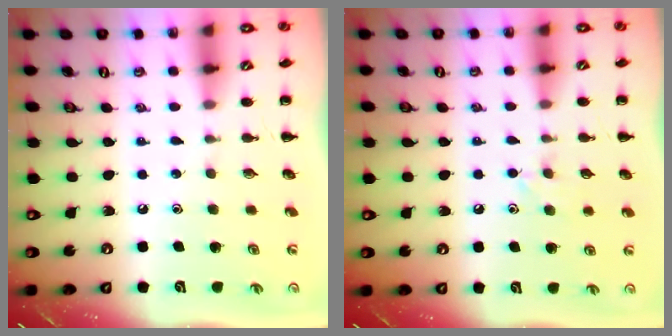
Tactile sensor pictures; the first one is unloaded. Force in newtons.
{"total": 6.1, "press": 5.9, "slide": 1.4}